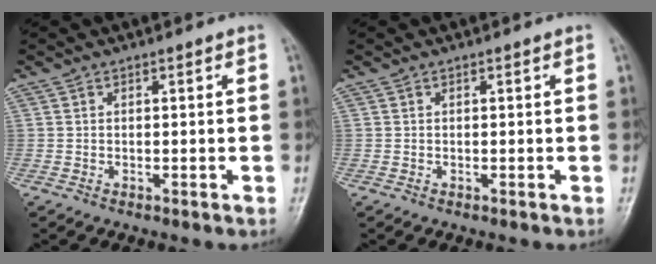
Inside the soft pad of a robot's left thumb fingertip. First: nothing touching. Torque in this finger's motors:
{"motor_torque": [0.00, 0.00, 0.00, 0.00, 0.00]}